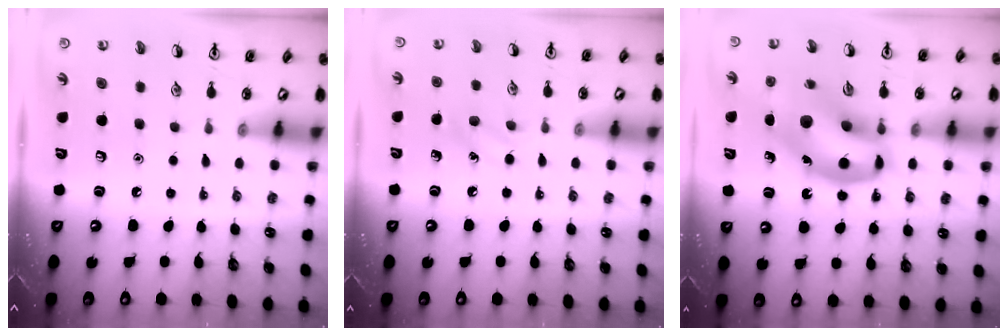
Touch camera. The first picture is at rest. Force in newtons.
{"total": 6.0, "press": 5.7, "slide": 1.7}
{"total": 17.3, "press": 17.0, "slide": 3.3}